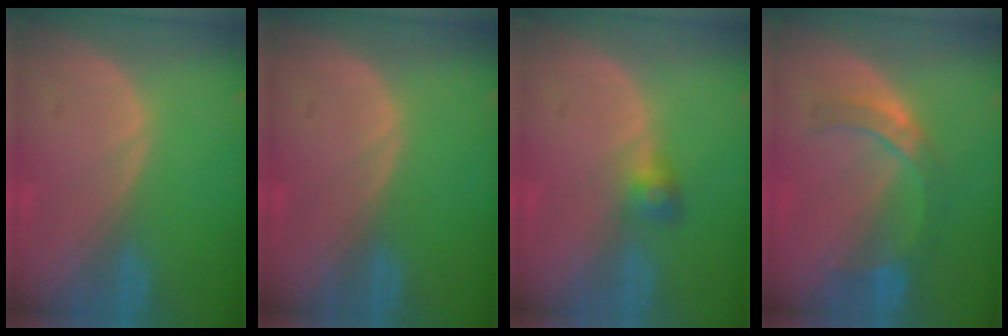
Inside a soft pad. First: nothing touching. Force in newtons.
{"total": 0.0}
{"total": 2.5, "press": 2.5, "slide": 0.2}
{"total": 5.4, "press": 5.3, "slide": 1.0}